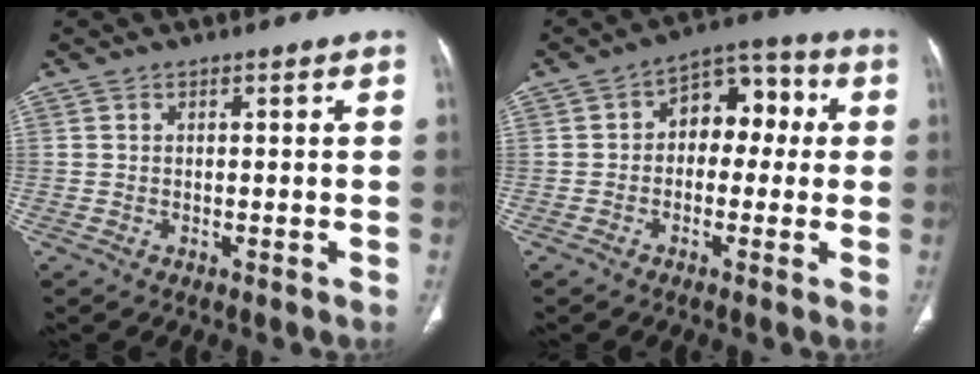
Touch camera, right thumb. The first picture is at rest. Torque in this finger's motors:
{"motor_torque": [0.11, 0.10, -0.02, 0.01, 0.13]}